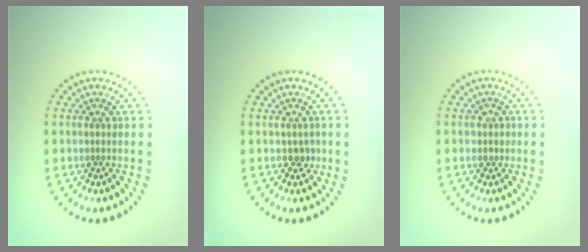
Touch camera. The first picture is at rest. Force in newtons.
{"total": 1.0, "press": 0.9, "slide": 0.4}
{"total": 1.0, "press": 0.9, "slide": 0.5}